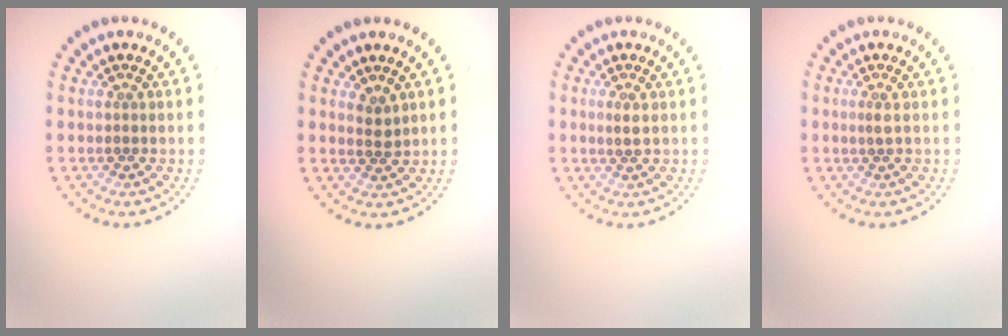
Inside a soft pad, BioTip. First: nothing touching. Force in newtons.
{"total": 1.2, "press": 1.0, "slide": 0.7}
{"total": 1.0, "press": 0.9, "slide": 0.4}
{"total": 0.9, "press": 0.5, "slide": 0.7}